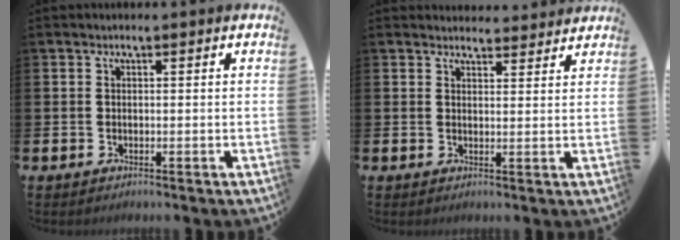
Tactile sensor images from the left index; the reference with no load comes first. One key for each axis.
{"total": 2.9, "fx": 2.9, "fy": 0.6, "fz": -0.1, "tx": 0.006, "ty": -0.018, "tz": 0.051}